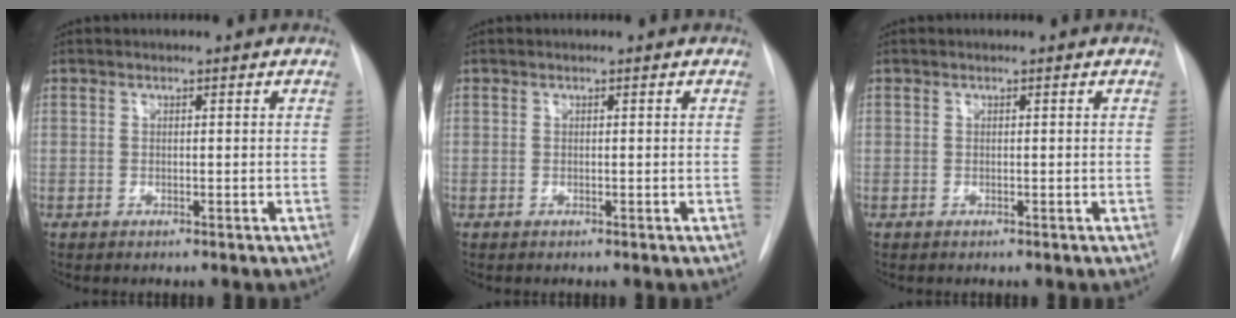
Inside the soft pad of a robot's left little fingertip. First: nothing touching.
{"total": 0.0}
{"total": 0.0}